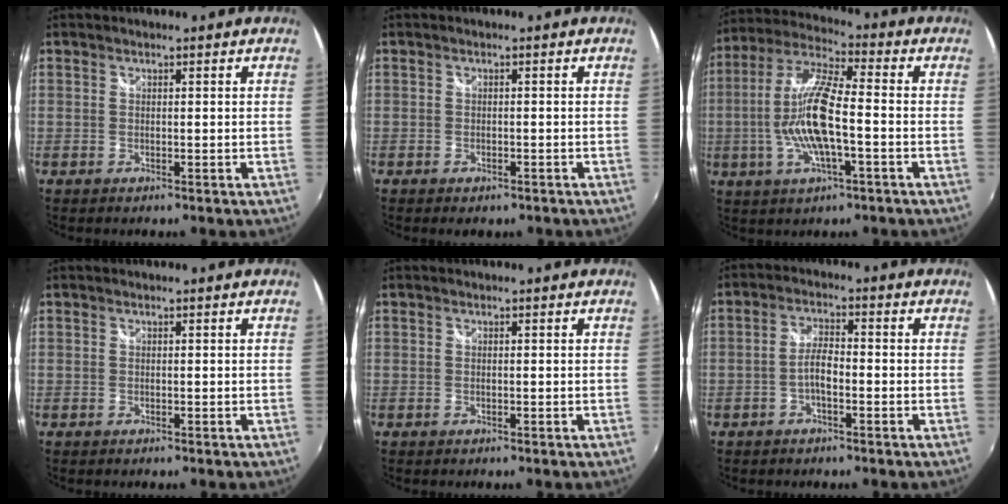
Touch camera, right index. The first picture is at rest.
{"total": 2.1, "force": [-1.4, 1.2, 0.9], "torque": [-0.018, -0.007, -0.019]}
{"total": 13.9, "force": [-2.7, 3.2, 13.2], "torque": [-0.265, -0.001, -0.052]}
{"total": 0.0}
{"total": 0.0}
{"total": 3.7, "force": [-1.5, 1.2, 3.2], "torque": [-0.068, 0.009, -0.030]}